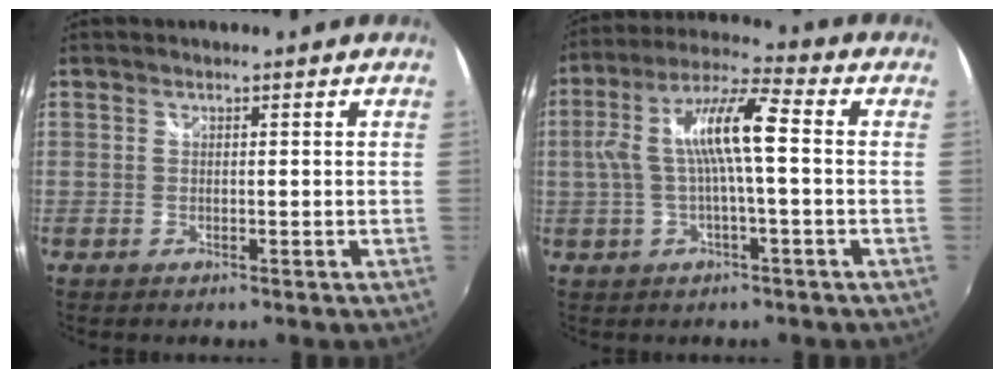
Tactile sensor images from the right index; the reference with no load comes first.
{"total": 11.2, "force": [0.1, 1.7, 11.1], "torque": [-0.215, 0.018, 0.002]}